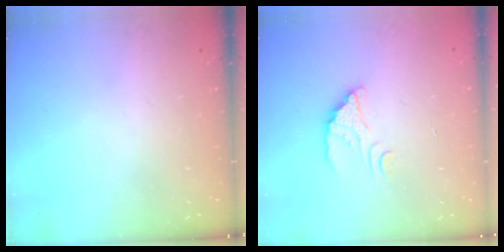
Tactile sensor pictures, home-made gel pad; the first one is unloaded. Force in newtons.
{"total": 2.7, "press": 2.7, "slide": 0.1}